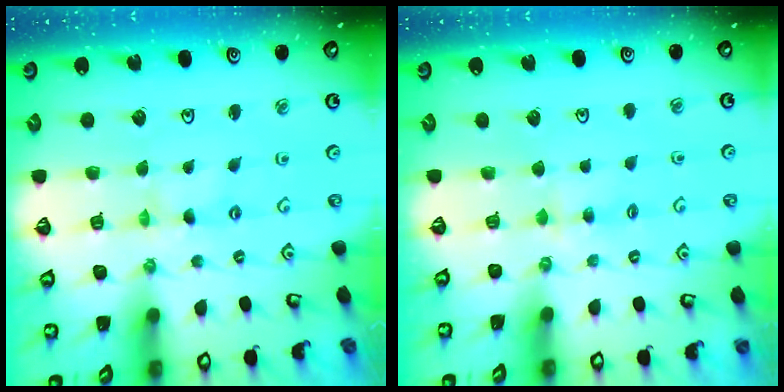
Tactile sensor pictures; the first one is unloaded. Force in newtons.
{"total": 3.5, "press": 3.5, "slide": 0.4}